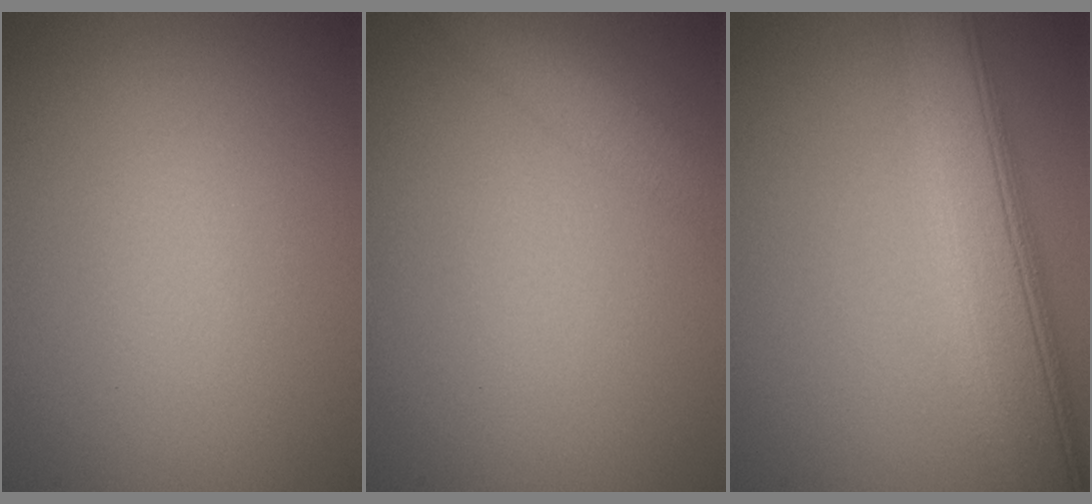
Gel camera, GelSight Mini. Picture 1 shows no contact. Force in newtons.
{"total": 2.3, "press": 2.3, "slide": 0.1}
{"total": 8.5, "press": 8.5, "slide": 0.6}